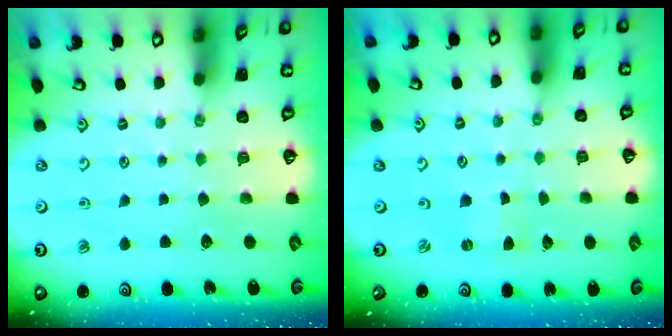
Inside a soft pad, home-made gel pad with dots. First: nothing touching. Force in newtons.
{"total": 0.0}